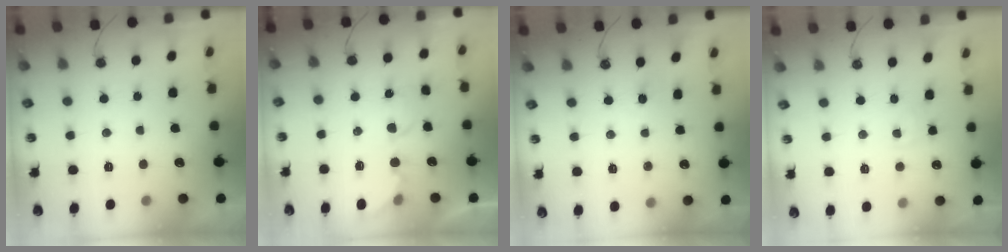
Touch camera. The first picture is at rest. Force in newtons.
{"total": 6.2, "press": 6.2, "slide": 0.2}
{"total": 5.2, "press": 5.1, "slide": 0.6}
{"total": 3.8, "press": 3.7, "slide": 0.5}